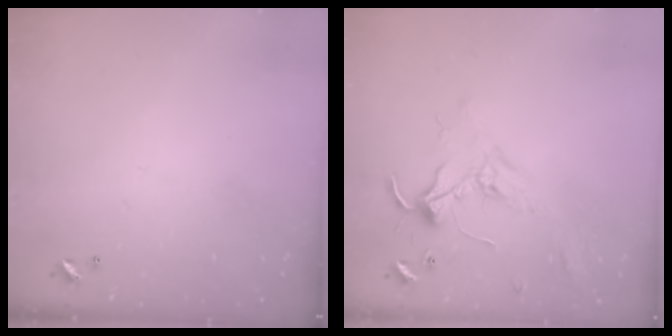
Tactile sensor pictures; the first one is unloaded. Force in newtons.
{"total": 2.1, "press": 2.1, "slide": 0.5}